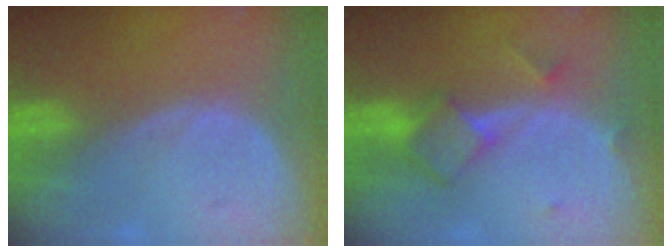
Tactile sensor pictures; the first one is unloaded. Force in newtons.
{"total": 5.9, "press": 5.1, "slide": 3.0}